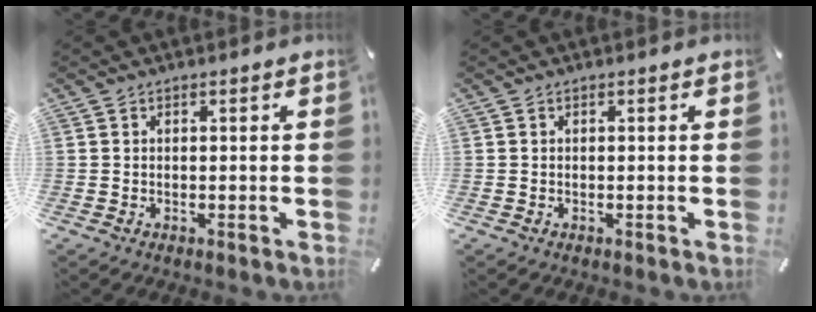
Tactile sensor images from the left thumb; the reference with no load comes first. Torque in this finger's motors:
{"motor_torque": [0.01, 0.04, -0.08, -0.03, -0.01]}